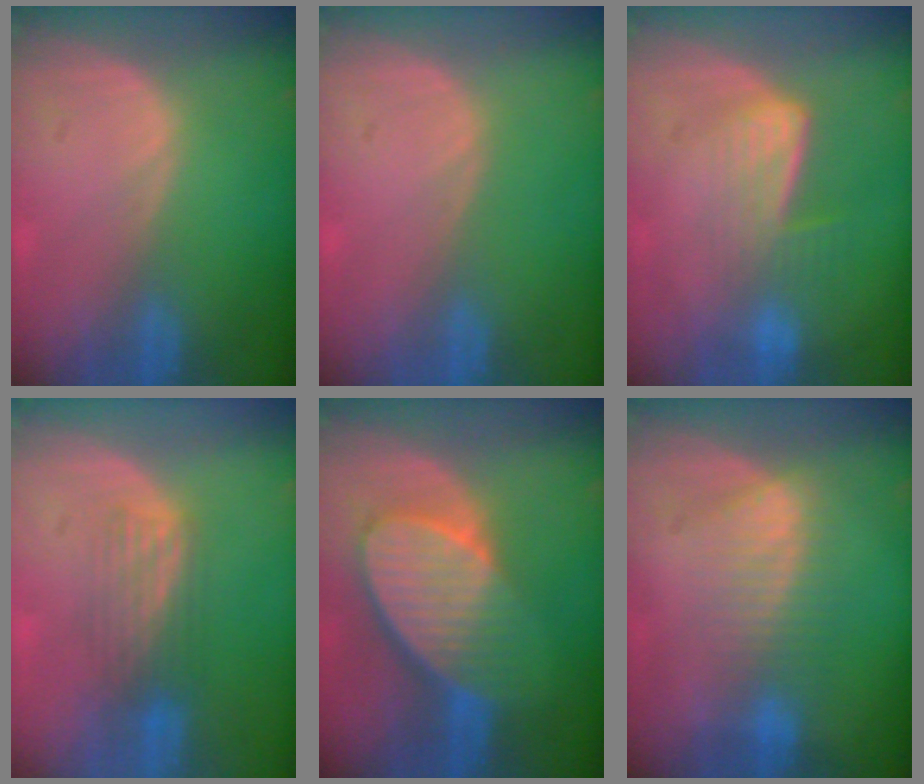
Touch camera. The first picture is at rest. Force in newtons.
{"total": 0.0}
{"total": 7.2, "press": 6.0, "slide": 4.0}
{"total": 4.1, "press": 4.1, "slide": 0.1}
{"total": 9.6, "press": 8.4, "slide": 4.6}
{"total": 6.6, "press": 6.5, "slide": 0.9}